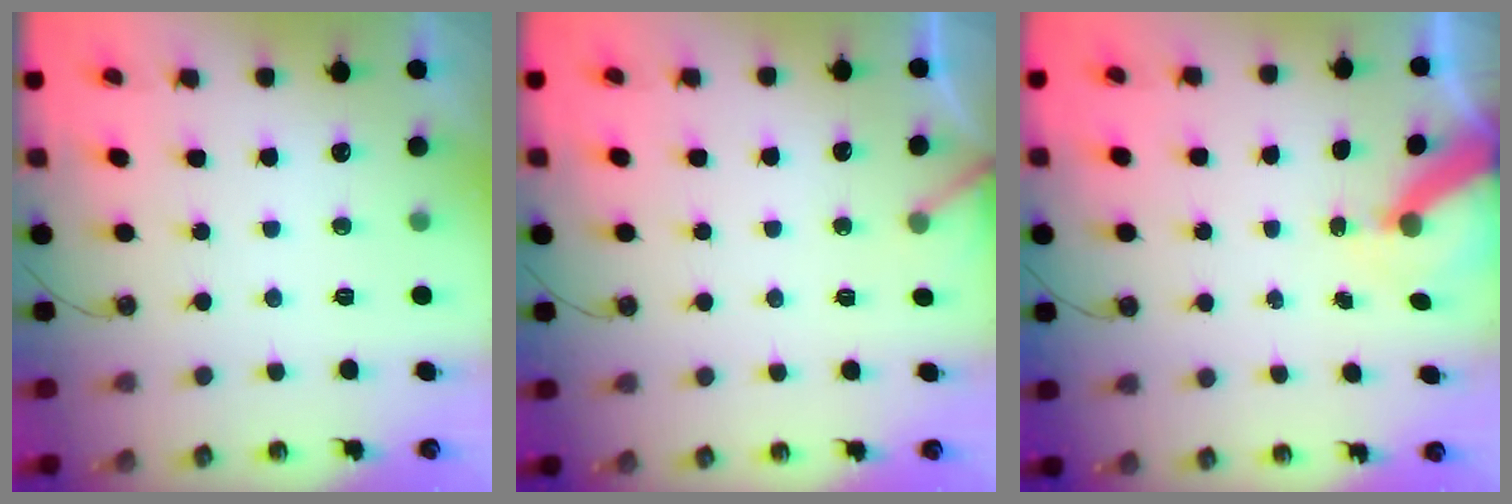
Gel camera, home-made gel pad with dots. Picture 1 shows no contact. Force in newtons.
{"total": 1.9, "press": 1.9, "slide": 0.1}
{"total": 8.3, "press": 8.3, "slide": 0.7}